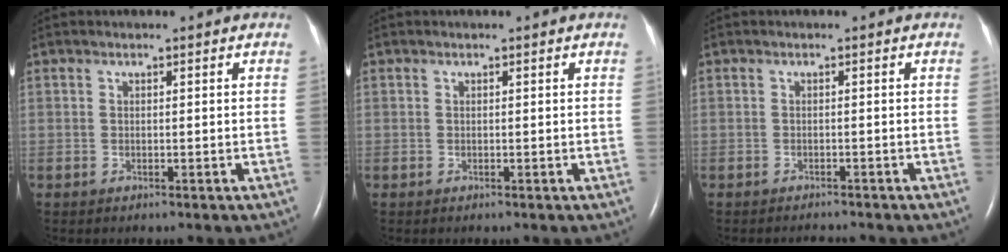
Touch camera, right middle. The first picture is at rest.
{"total": 0.0}
{"total": 1.7, "force": [-1.7, 0.0, 0.1], "torque": [-0.001, -0.006, -0.020]}